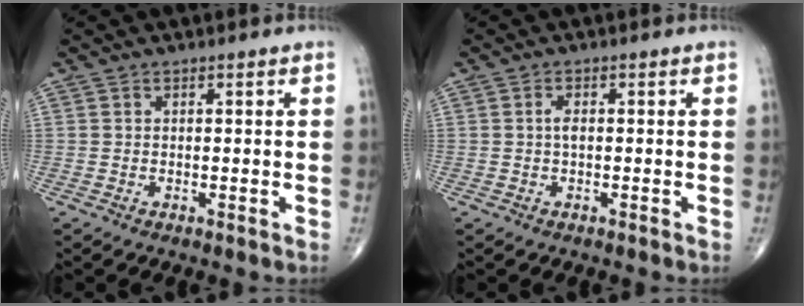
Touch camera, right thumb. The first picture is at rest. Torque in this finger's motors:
{"motor_torque": [2.26, 2.75, 0.28, -0.01, -0.01]}